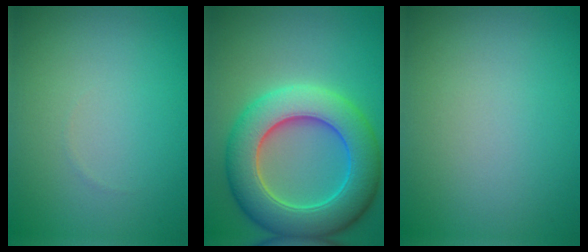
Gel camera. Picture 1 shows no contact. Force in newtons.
{"total": 9.5, "press": 9.5, "slide": 0.5}
{"total": 0.0}